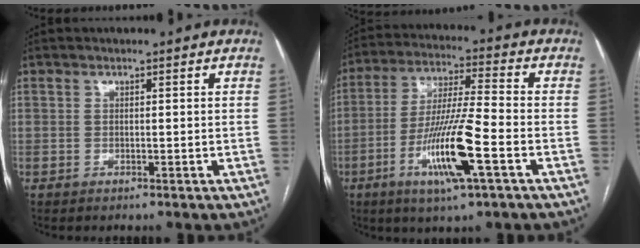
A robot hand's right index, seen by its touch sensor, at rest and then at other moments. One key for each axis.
{"total": 13.4, "fx": -5.1, "fy": 0.5, "fz": 12.4, "tx": -0.244, "ty": -0.014, "tz": -0.094}